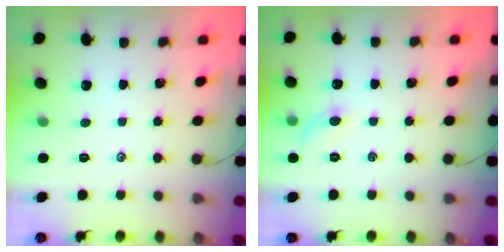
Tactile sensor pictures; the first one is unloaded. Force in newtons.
{"total": 5.0, "press": 4.7, "slide": 1.7}